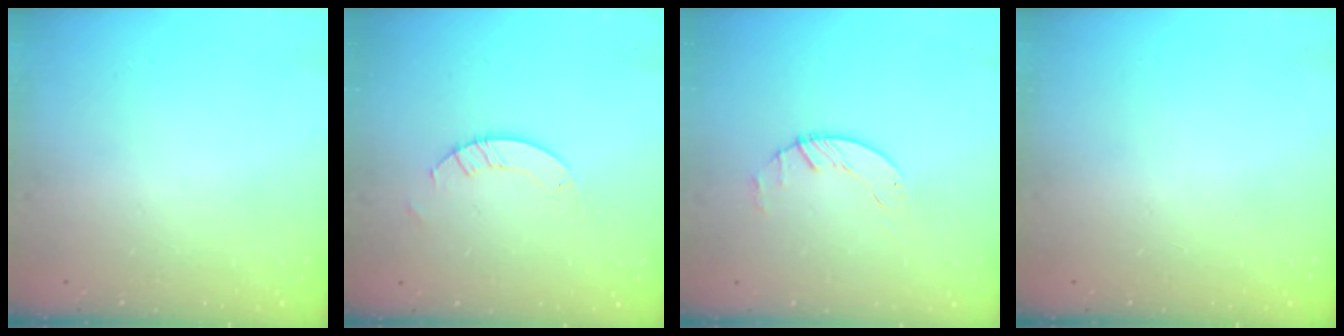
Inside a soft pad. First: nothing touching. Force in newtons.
{"total": 2.6, "press": 2.6, "slide": 0.2}
{"total": 1.4, "press": 1.4, "slide": 0.2}
{"total": 0.0}